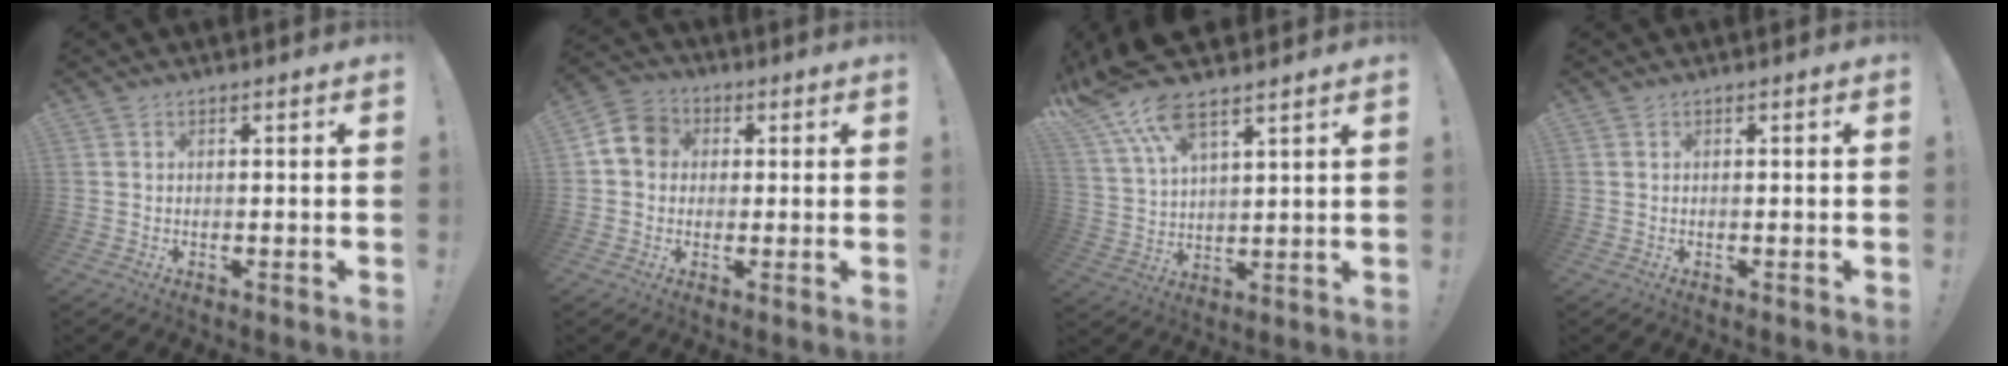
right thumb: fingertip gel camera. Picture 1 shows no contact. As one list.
[{"total": 8.4, "force": [1.2, 7.4, 3.8], "torque": [-0.064, 0.012, 0.028]}, {"total": 11.9, "force": [9.2, 3.6, 6.6], "torque": [-0.143, -0.046, 0.170]}, {"total": 0.0}]